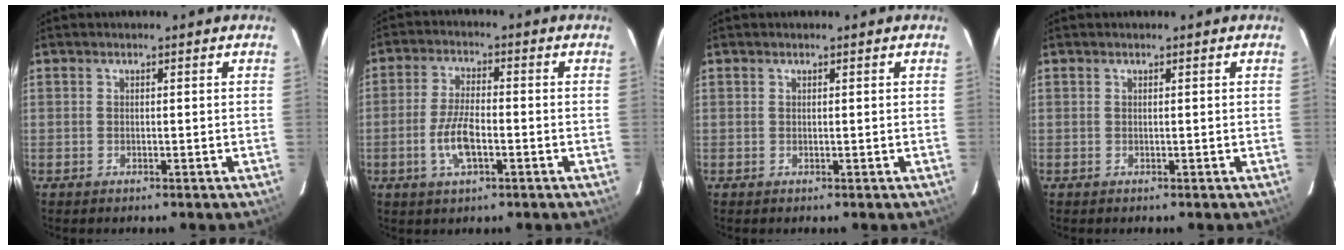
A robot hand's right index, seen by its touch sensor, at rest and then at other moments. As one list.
[{"total": 7.3, "force": [-2.4, 2.6, 6.3], "torque": [-0.133, -0.001, -0.046]}, {"total": 0.0}, {"total": 0.0}]